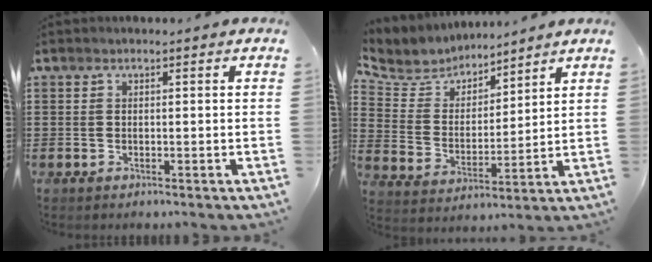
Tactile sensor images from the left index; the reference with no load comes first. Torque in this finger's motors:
{"motor_torque": [-0.01, -0.58, 0.03, -0.04]}